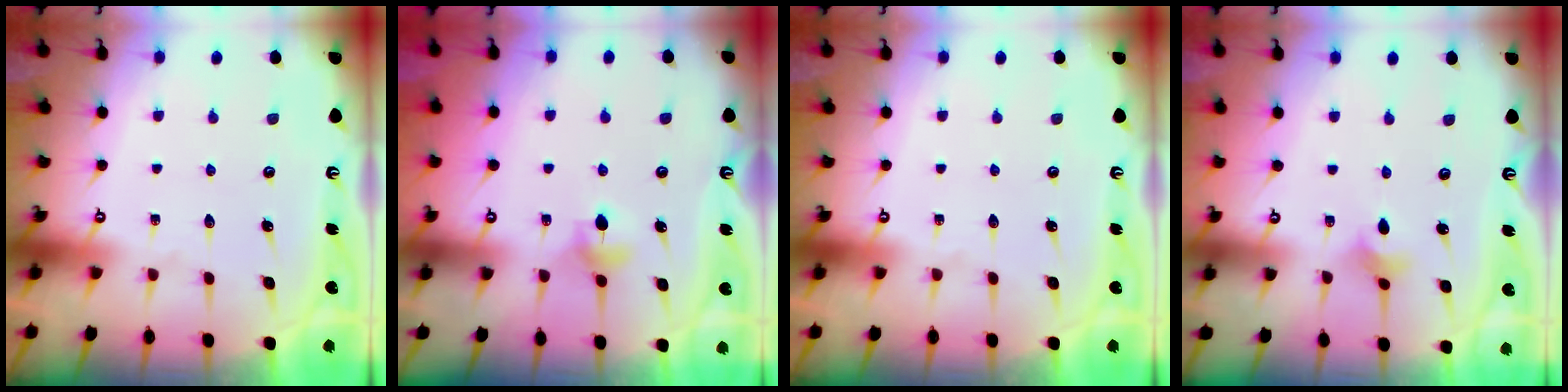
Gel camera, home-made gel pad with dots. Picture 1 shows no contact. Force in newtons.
{"total": 4.6, "press": 4.5, "slide": 0.9}
{"total": 0.0}
{"total": 1.9, "press": 1.9, "slide": 0.4}